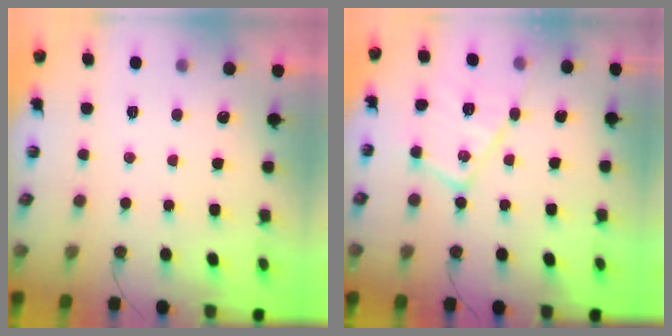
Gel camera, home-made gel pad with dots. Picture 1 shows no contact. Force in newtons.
{"total": 15.2, "press": 15.2, "slide": 0.8}